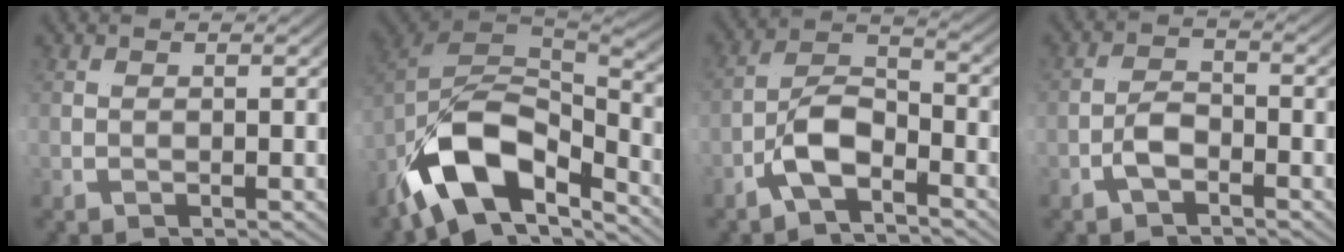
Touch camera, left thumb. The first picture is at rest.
{"total": 12.1, "force": [-2.8, 6.5, 9.8], "torque": [-0.203, -0.003, -0.042]}
{"total": 4.8, "force": [-3.4, 2.5, 2.2], "torque": [-0.059, 0.014, -0.073]}
{"total": 2.5, "force": [-2.3, 1.0, 0.0], "torque": [-0.008, 0.005, -0.044]}